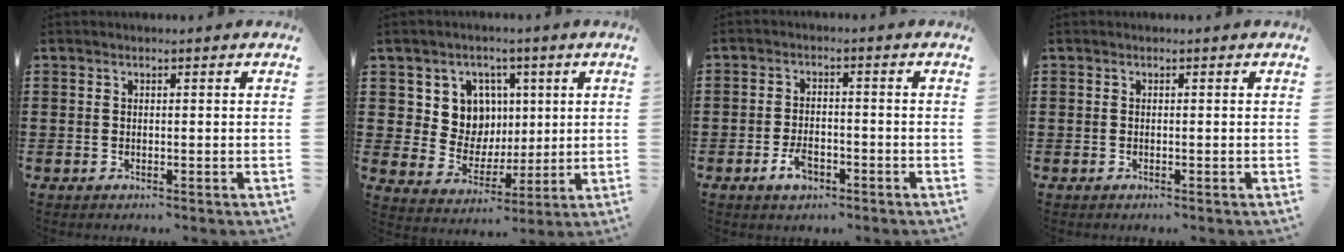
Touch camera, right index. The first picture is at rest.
{"total": 8.6, "force": [2.7, 7.7, 2.7], "torque": [-0.078, 0.002, 0.053]}
{"total": 3.7, "force": [-2.0, 1.9, 2.5], "torque": [-0.056, -0.002, -0.041]}
{"total": 0.0}